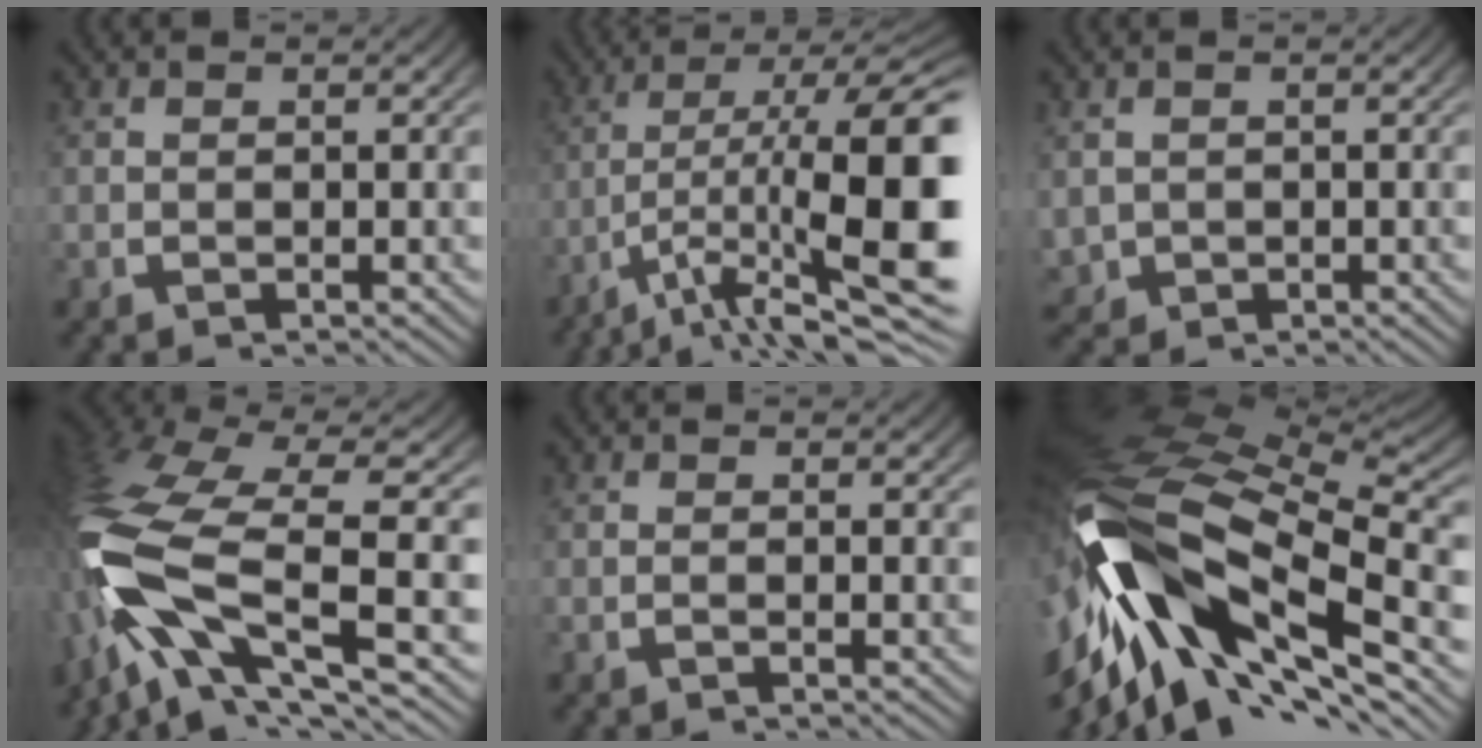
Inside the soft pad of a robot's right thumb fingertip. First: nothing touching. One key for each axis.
{"total": 13.1, "fx": -2.3, "fy": 5.3, "fz": 11.7, "tx": -0.177, "ty": -0.026, "tz": -0.020}
{"total": 2.7, "fx": -0.4, "fy": 2.5, "fz": 1.0, "tx": -0.034, "ty": -0.022, "tz": 0.007}
{"total": 13.9, "fx": -1.7, "fy": 7.5, "fz": 11.6, "tx": -0.286, "ty": -0.045, "tz": 0.000}
{"total": 0.6, "fx": -0.2, "fy": -0.1, "fz": 0.5, "tx": -0.011, "ty": -0.004, "tz": -0.005}
{"total": 20.5, "fx": -0.7, "fy": 11.9, "fz": 16.6, "tx": -0.334, "ty": -0.037, "tz": 0.003}